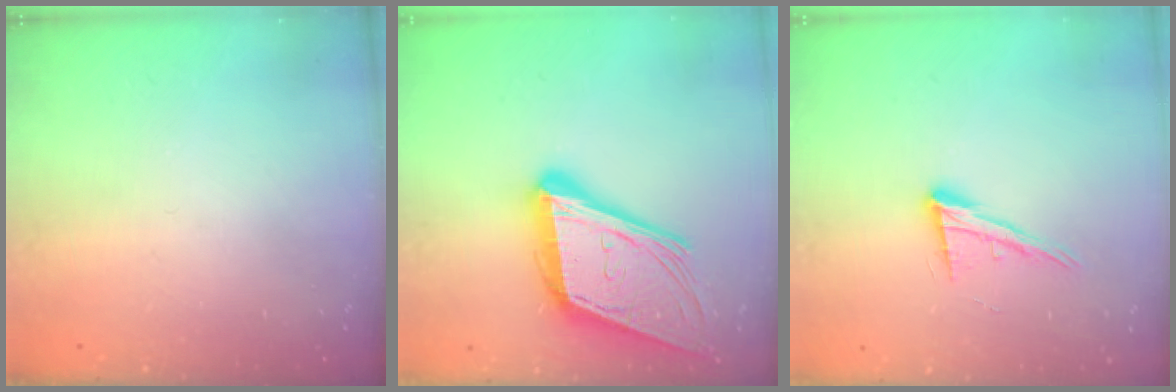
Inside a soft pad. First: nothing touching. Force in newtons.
{"total": 22.1, "press": 21.7, "slide": 4.6}
{"total": 13.2, "press": 12.7, "slide": 3.4}